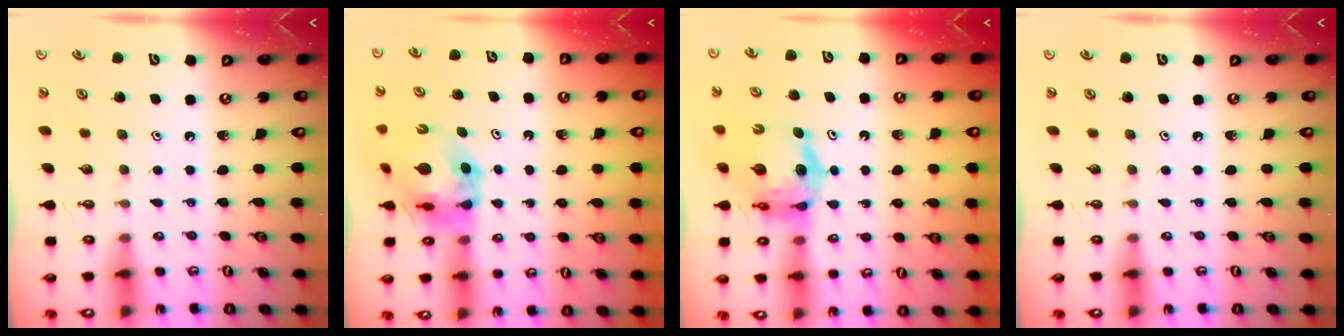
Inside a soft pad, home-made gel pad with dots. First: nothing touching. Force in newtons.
{"total": 10.1, "press": 10.1, "slide": 1.2}
{"total": 9.8, "press": 9.8, "slide": 1.1}
{"total": 0.0}